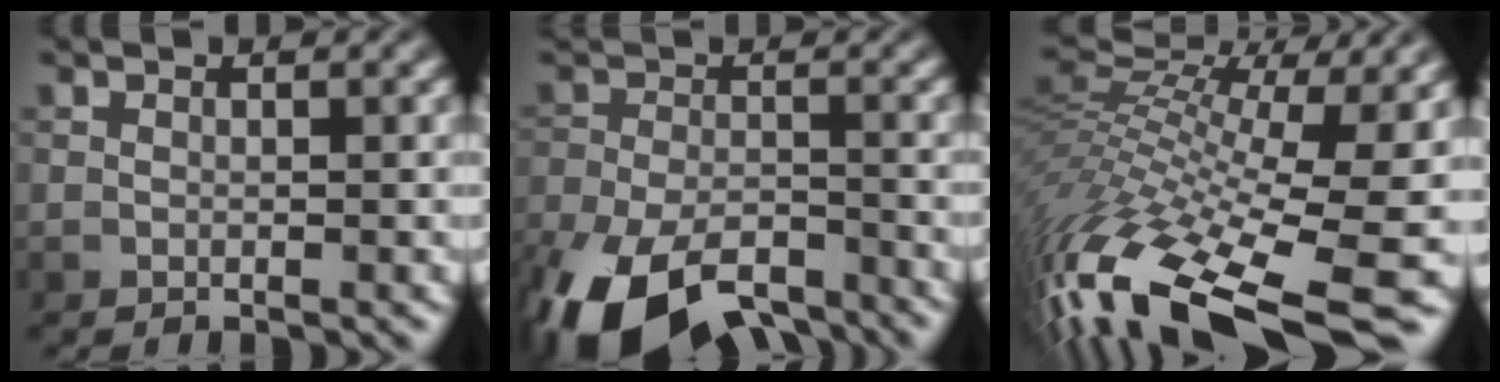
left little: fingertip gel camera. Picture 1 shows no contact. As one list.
[{"total": 12.3, "force": [-8.5, 5.3, 7.1], "torque": [-0.149, -0.033, -0.149]}, {"total": 15.0, "force": [-4.7, 5.4, 13.2], "torque": [-0.293, 0.029, -0.080]}]